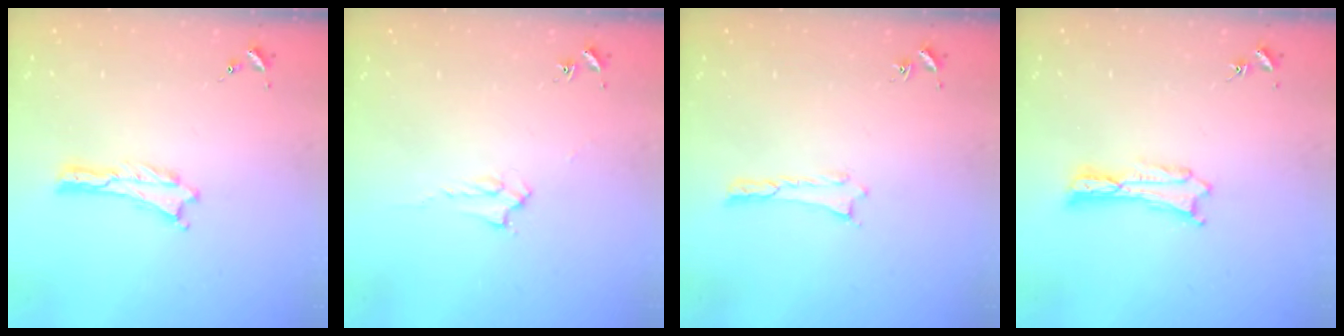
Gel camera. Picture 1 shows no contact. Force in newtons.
{"total": 2.0, "press": 2.0, "slide": 0.2}
{"total": 0.0}
{"total": 0.5, "press": 0.5, "slide": 0.2}